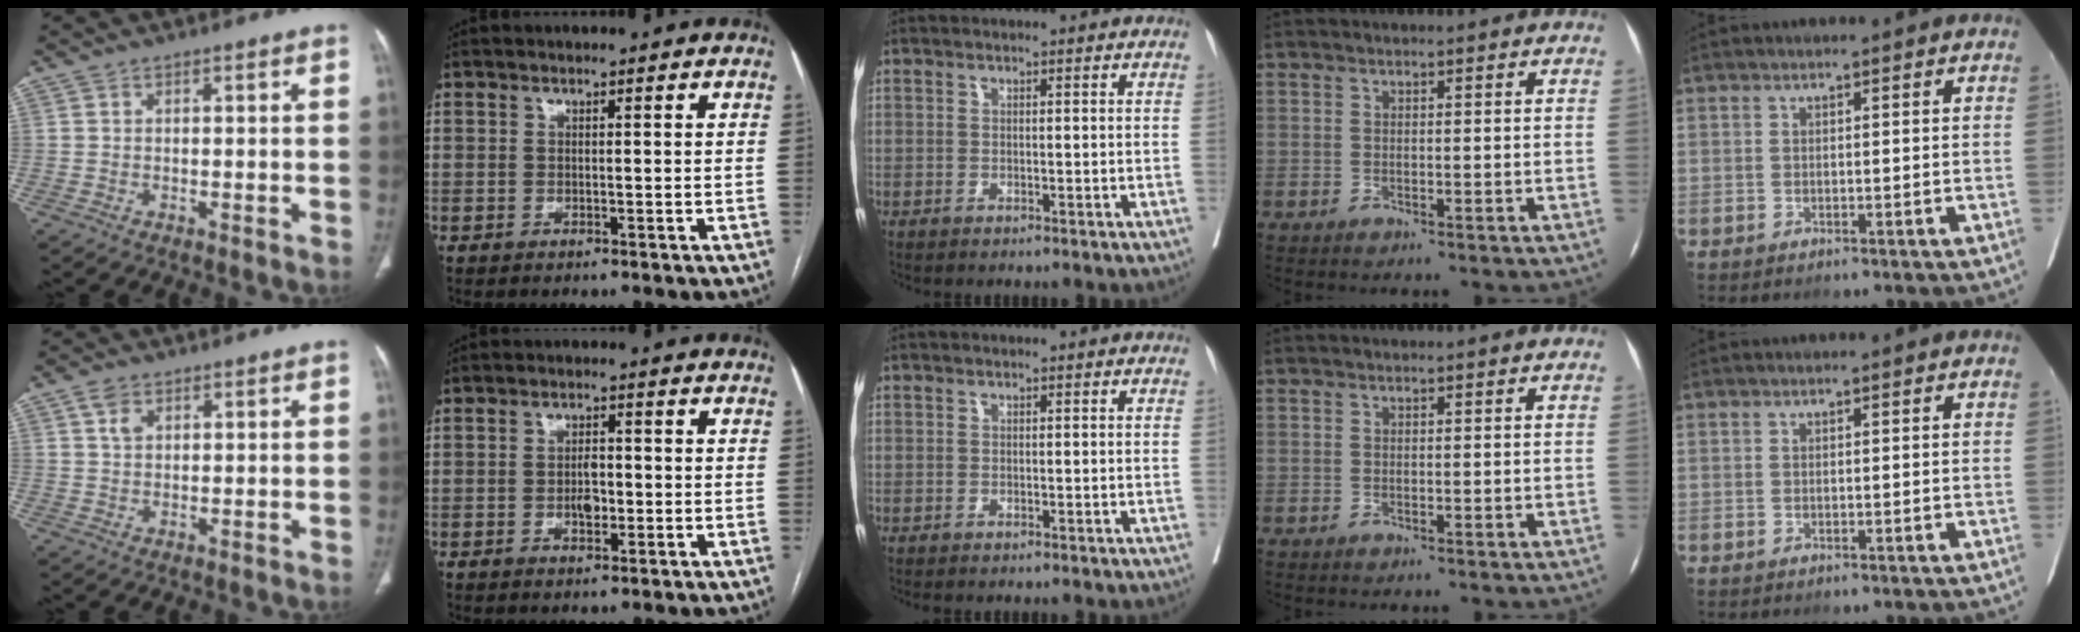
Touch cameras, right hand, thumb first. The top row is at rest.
{"thumb": {"total": 2.8, "force": [1.3, 1.9, 1.7], "torque": [-0.025, -0.001, 0.027]}, "index": {"total": 2.9, "force": [-0.6, 1.5, 2.4], "torque": [-0.040, 0.003, -0.008]}}